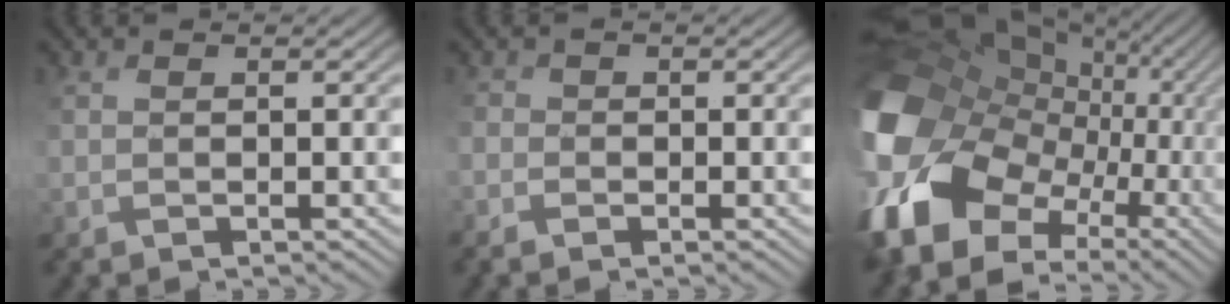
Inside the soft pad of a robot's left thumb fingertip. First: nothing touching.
{"total": 2.1, "force": [-1.4, 1.5, 0.5], "torque": [-0.013, -0.006, -0.035]}
{"total": 22.3, "force": [-2.0, 18.4, 12.5], "torque": [-0.315, -0.049, -0.056]}